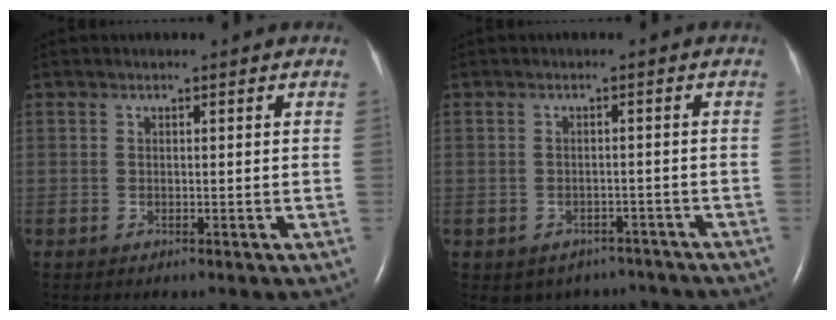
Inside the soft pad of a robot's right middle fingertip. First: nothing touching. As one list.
[{"total": 6.5, "force": [-5.3, 3.8, 0.6], "torque": [0.002, 0.016, -0.059]}]